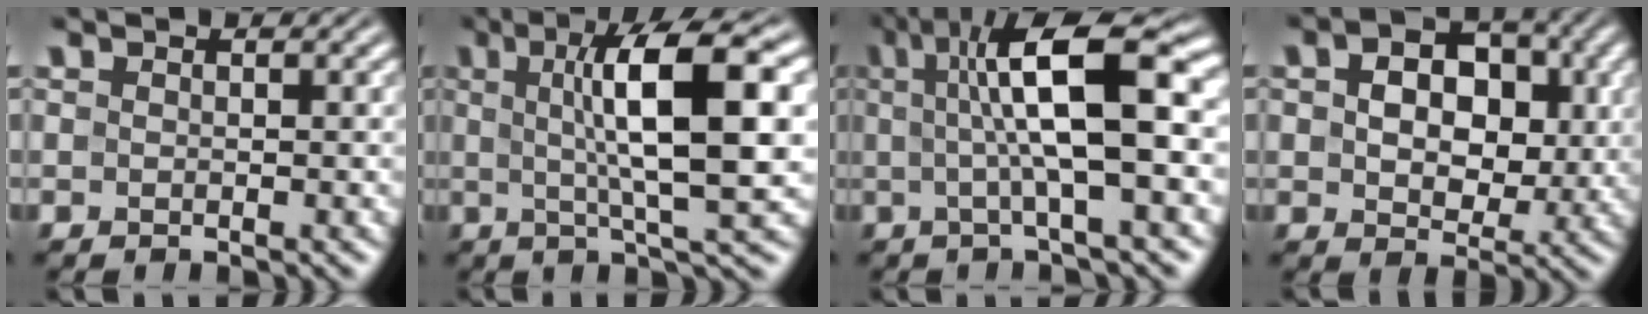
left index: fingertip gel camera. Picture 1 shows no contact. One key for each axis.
{"total": 10.2, "fx": 1.8, "fy": 2.2, "fz": 9.8, "tx": -0.136, "ty": 0.011, "tz": 0.029}
{"total": 10.3, "fx": 1.5, "fy": 2.4, "fz": 9.9, "tx": -0.146, "ty": 0.015, "tz": 0.021}
{"total": 6.9, "fx": 1.2, "fy": 4.9, "fz": 4.7, "tx": -0.075, "ty": 0.000, "tz": 0.015}